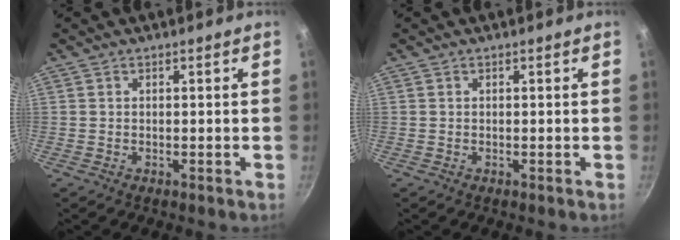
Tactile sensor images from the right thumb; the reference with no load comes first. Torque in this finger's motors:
{"motor_torque": [-0.02, 0.02, -0.24, 0.13, 0.00]}